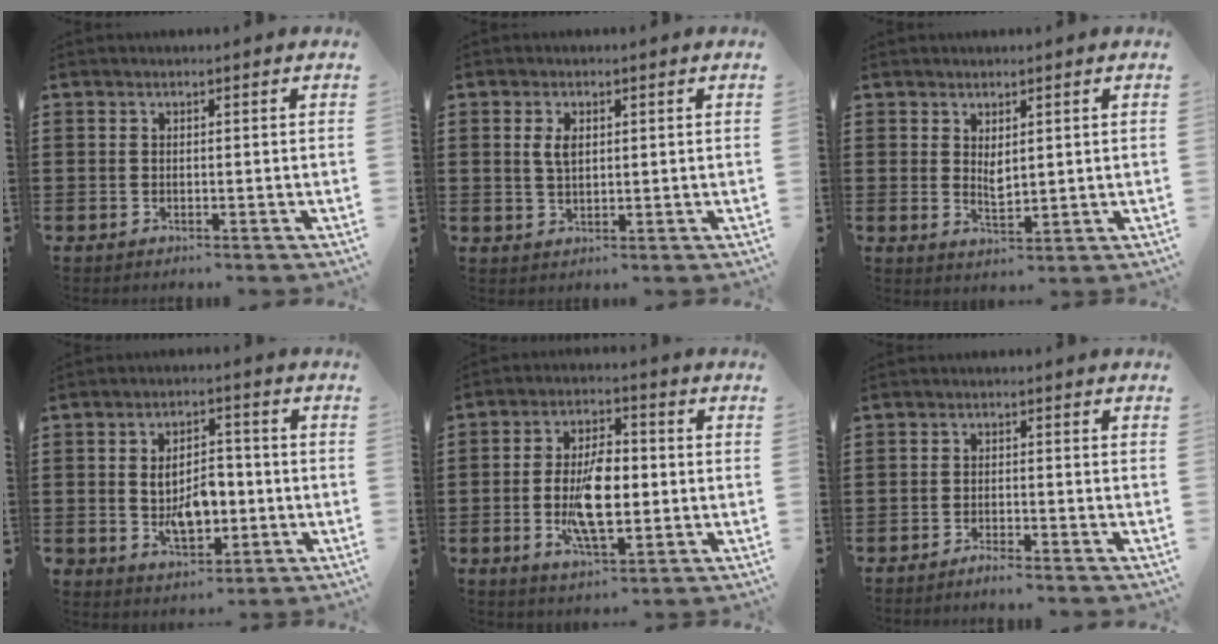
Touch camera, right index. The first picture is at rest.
{"total": 3.0, "force": [0.8, 1.5, 2.4], "torque": [-0.053, 0.007, 0.013]}
{"total": 2.1, "force": [1.1, 0.9, 1.6], "torque": [-0.031, 0.000, 0.022]}
{"total": 7.2, "force": [-1.0, 4.5, 5.6], "torque": [-0.095, 0.000, -0.025]}
{"total": 9.8, "force": [-1.4, 4.4, 8.6], "torque": [-0.174, -0.005, -0.031]}
{"total": 1.7, "force": [-1.7, -0.2, 0.4], "torque": [-0.008, 0.000, -0.032]}